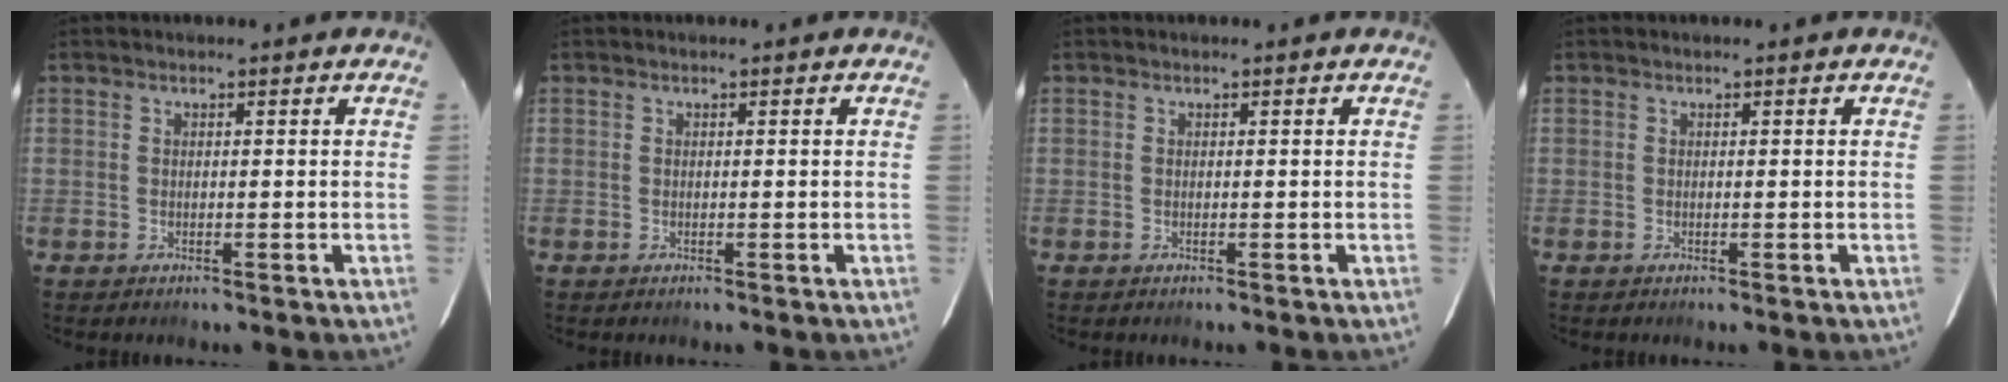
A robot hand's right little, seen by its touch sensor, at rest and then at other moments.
{"total": 0.0}
{"total": 0.0}
{"total": 0.0}